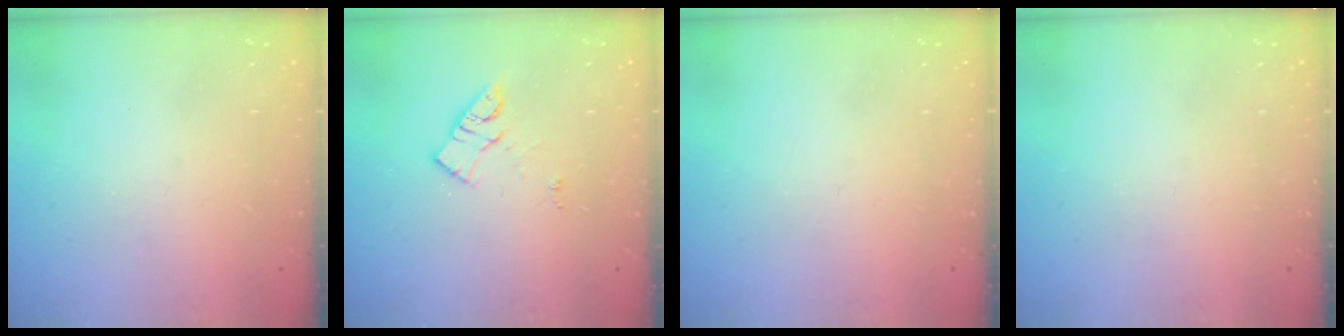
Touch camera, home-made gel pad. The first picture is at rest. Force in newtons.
{"total": 10.7, "press": 10.7, "slide": 0.7}
{"total": 0.0}
{"total": 0.0}